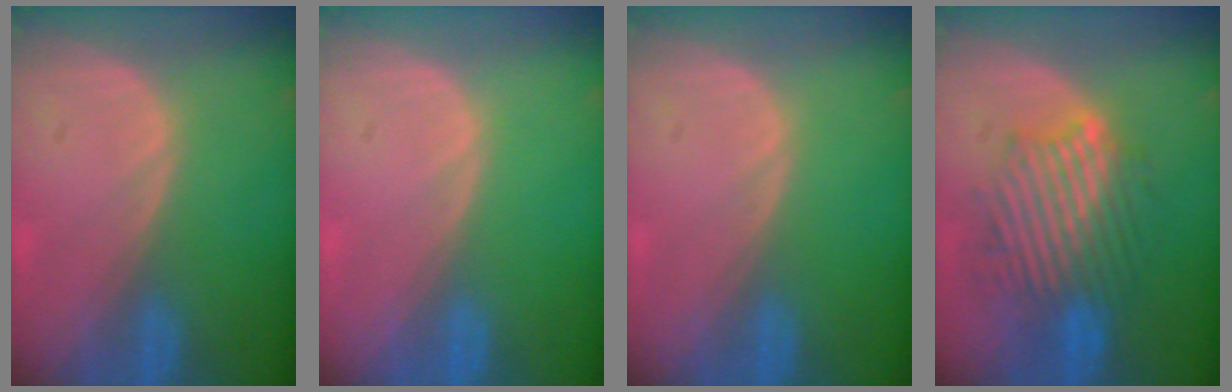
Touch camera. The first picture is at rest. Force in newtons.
{"total": 0.0}
{"total": 0.0}
{"total": 9.3, "press": 9.3, "slide": 0.9}